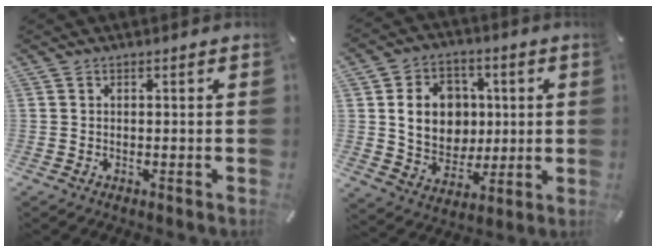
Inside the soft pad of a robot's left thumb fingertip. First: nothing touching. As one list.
[{"total": 12.5, "force": [1.9, 11.0, 5.5], "torque": [-0.093, 0.008, 0.043]}]